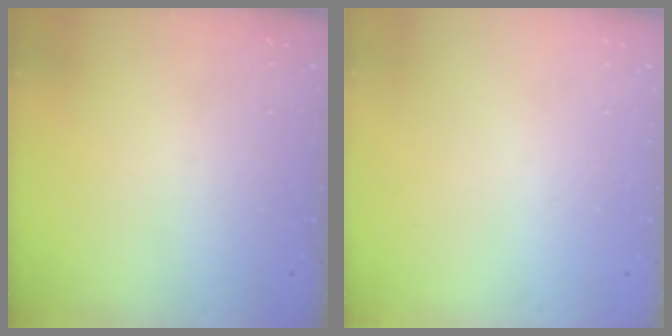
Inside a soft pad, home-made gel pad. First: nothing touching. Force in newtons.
{"total": 0.0}